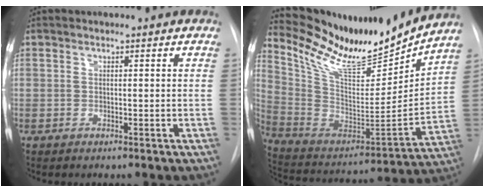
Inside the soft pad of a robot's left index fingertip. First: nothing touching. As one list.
[{"total": 19.9, "force": [18.4, 1.7, 7.5], "torque": [-0.148, -0.054, 0.313]}]